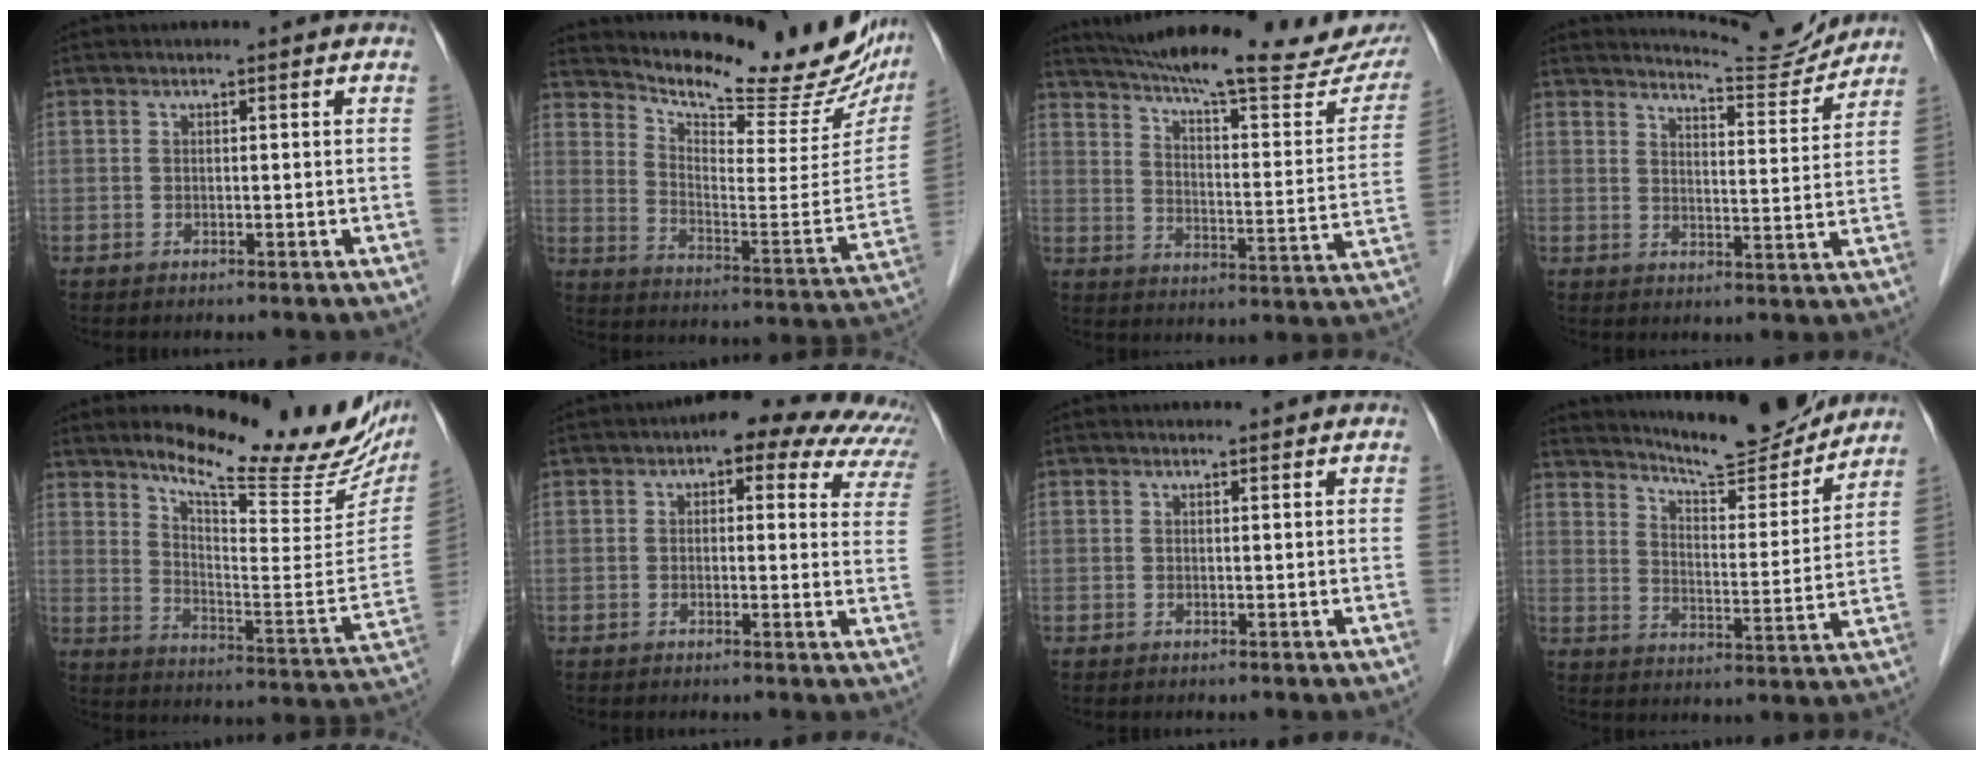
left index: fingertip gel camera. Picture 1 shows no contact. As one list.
[{"total": 22.8, "force": [20.4, 4.7, 9.1], "torque": [-0.141, -0.066, 0.268]}, {"total": 26.6, "force": [22.8, 3.2, 13.4], "torque": [-0.205, -0.043, 0.299]}, {"total": 8.4, "force": [8.4, -0.2, 0.1], "torque": [-0.012, -0.013, 0.114]}, {"total": 20.8, "force": [17.2, 4.3, 10.9], "torque": [-0.155, -0.055, 0.227]}, {"total": 14.2, "force": [10.2, 6.3, 7.5], "torque": [-0.059, 0.029, 0.093]}, {"total": 1.1, "force": [1.1, 0.0, 0.1], "torque": [-0.008, 0.000, 0.017]}, {"total": 15.1, "force": [14.3, 1.4, 4.6], "torque": [-0.075, -0.019, 0.203]}]